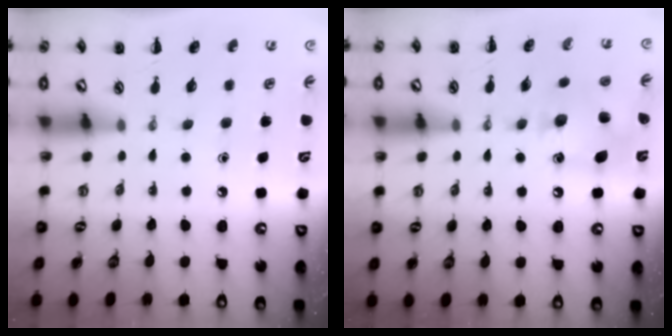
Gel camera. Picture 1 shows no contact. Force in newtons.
{"total": 9.9, "press": 9.8, "slide": 1.6}